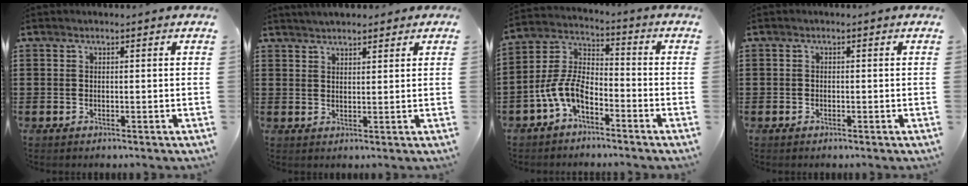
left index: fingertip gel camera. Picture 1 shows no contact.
{"total": 2.7, "force": [2.5, 0.8, 0.6], "torque": [-0.018, 0.003, 0.048]}
{"total": 8.1, "force": [-5.0, 3.9, 5.0], "torque": [-0.135, -0.005, -0.108]}
{"total": 0.8, "force": [-0.6, 0.5, 0.2], "torque": [-0.006, 0.000, -0.013]}